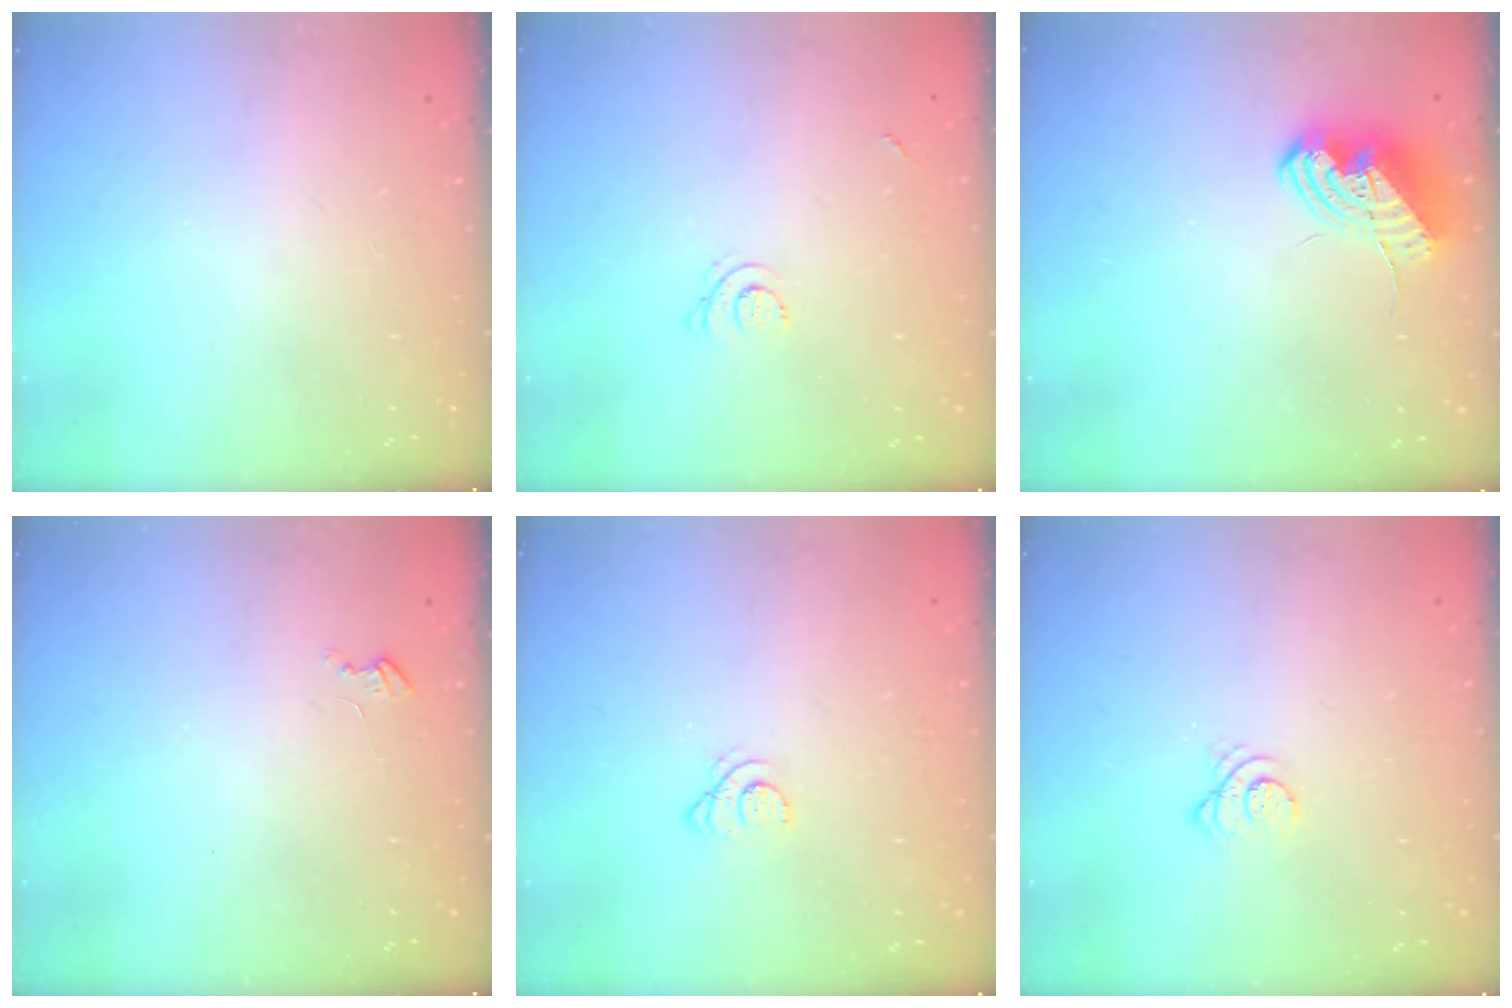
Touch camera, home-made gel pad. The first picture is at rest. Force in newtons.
{"total": 3.4, "press": 3.3, "slide": 0.8}
{"total": 8.9, "press": 8.8, "slide": 1.3}
{"total": 2.7, "press": 2.7, "slide": 0.3}
{"total": 2.0, "press": 2.0, "slide": 0.2}
{"total": 3.6, "press": 3.5, "slide": 0.5}